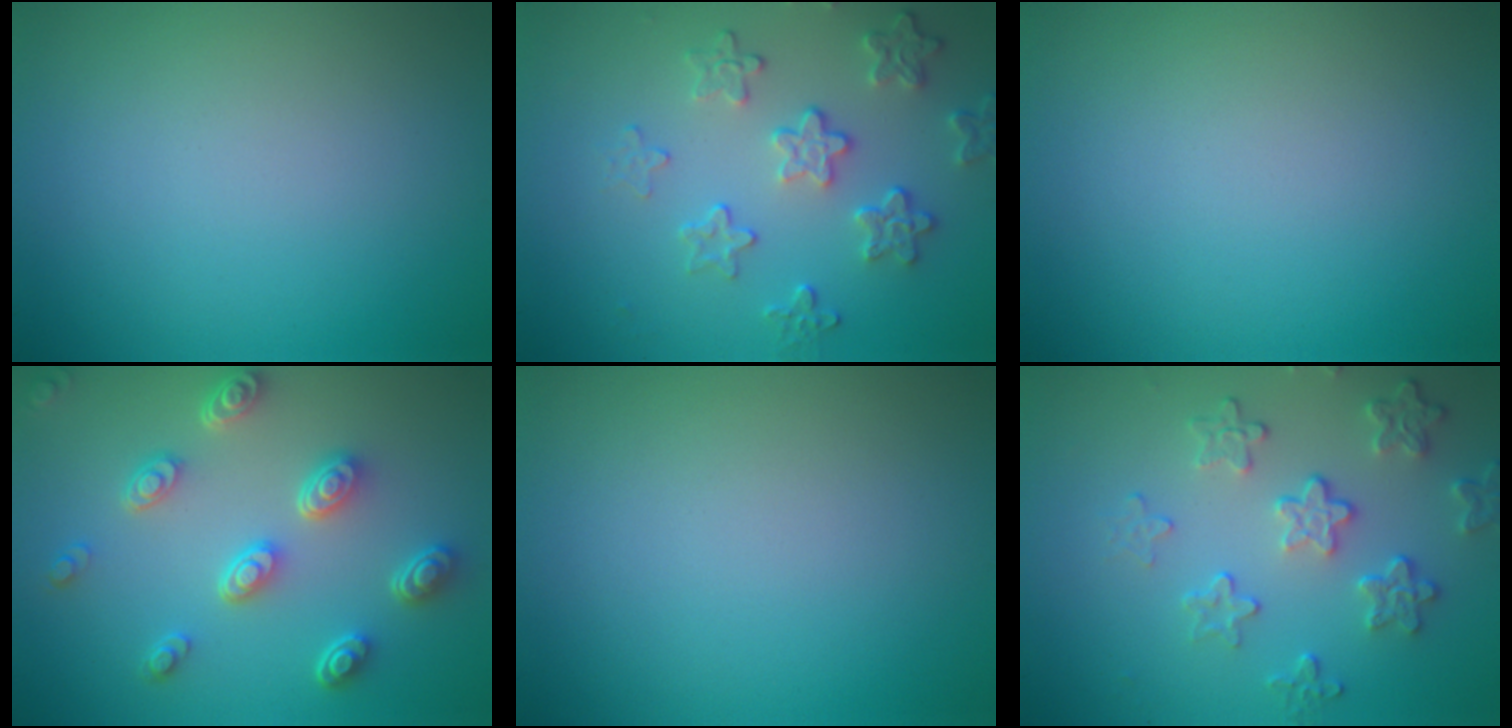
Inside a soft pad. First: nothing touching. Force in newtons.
{"total": 3.9, "press": 3.2, "slide": 2.2}
{"total": 0.0}
{"total": 5.0, "press": 3.9, "slide": 3.1}
{"total": 0.0}
{"total": 4.4, "press": 3.3, "slide": 2.9}